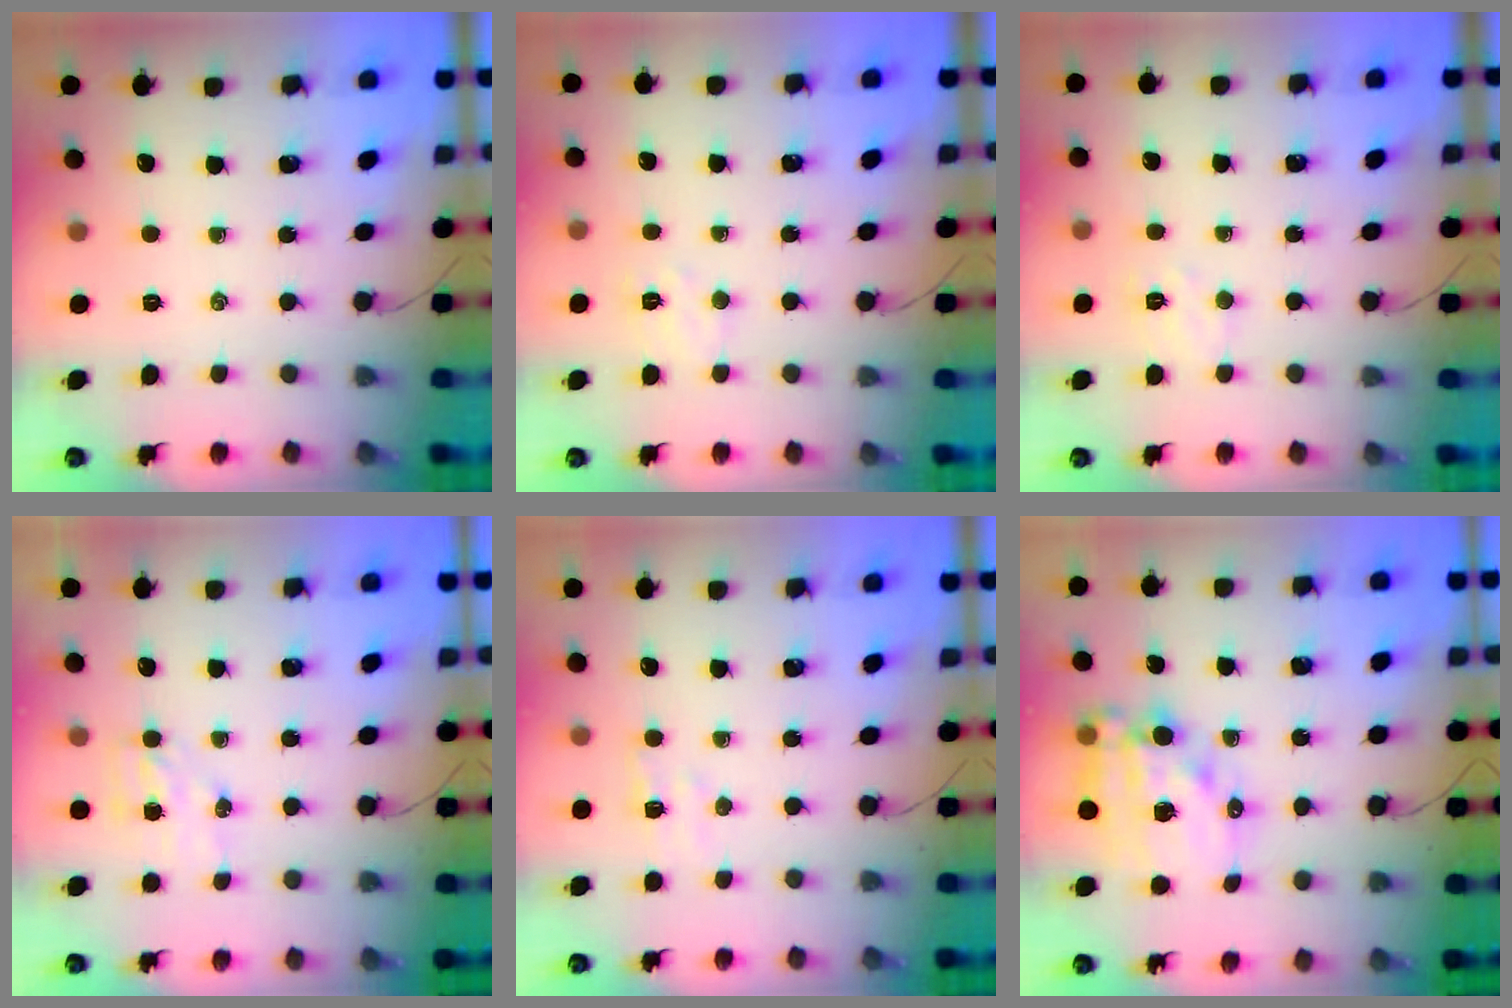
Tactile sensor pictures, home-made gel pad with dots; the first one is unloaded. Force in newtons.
{"total": 5.7, "press": 5.6, "slide": 1.2}
{"total": 5.7, "press": 5.6, "slide": 1.2}
{"total": 4.3, "press": 4.3, "slide": 0.5}
{"total": 3.6, "press": 3.5, "slide": 1.0}
{"total": 15.6, "press": 15.1, "slide": 3.7}